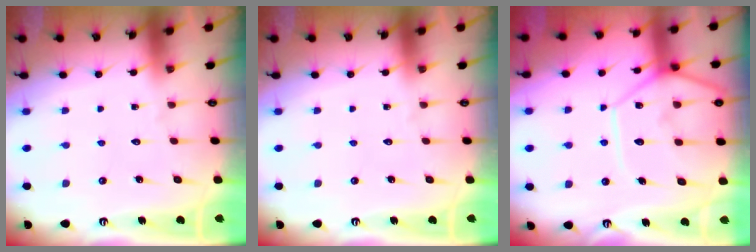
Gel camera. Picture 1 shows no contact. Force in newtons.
{"total": 0.0}
{"total": 12.6, "press": 12.5, "slide": 1.7}